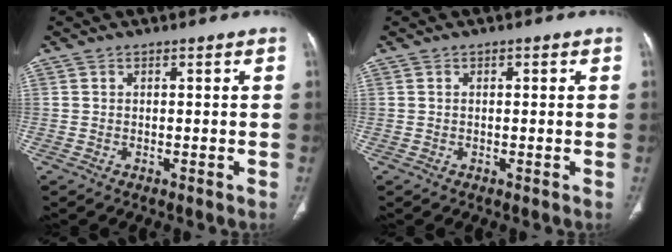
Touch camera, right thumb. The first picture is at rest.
{"total": 0.7, "force": [0.3, 0.3, 0.6], "torque": [-0.011, 0.002, 0.003]}